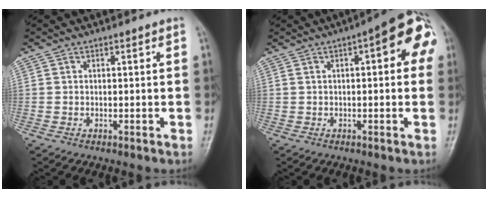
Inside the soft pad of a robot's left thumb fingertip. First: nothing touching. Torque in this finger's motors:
{"motor_torque": [1.16, 1.23, 1.13, -0.12, 0.15]}